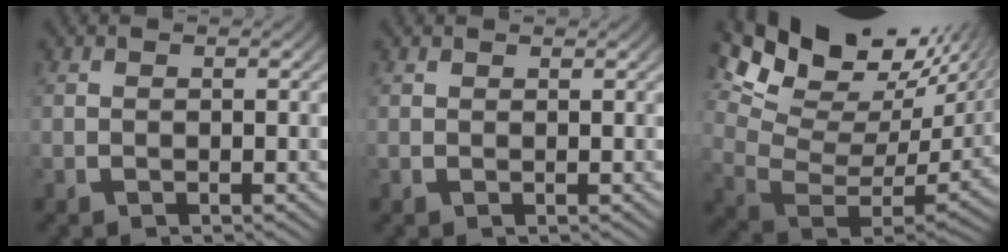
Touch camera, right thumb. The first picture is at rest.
{"total": 0.5, "force": [0.5, -0.1, -0.1], "torque": [0.005, -0.002, 0.011]}
{"total": 14.2, "force": [5.1, 8.6, 10.1], "torque": [-0.165, 0.001, 0.073]}